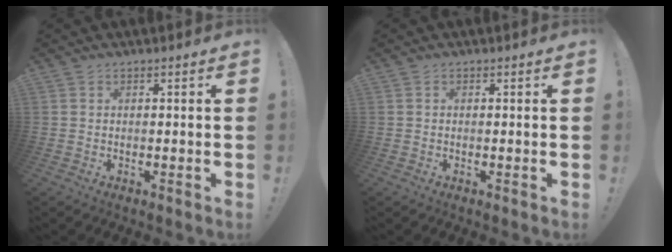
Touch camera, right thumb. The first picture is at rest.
{"total": 0.0}